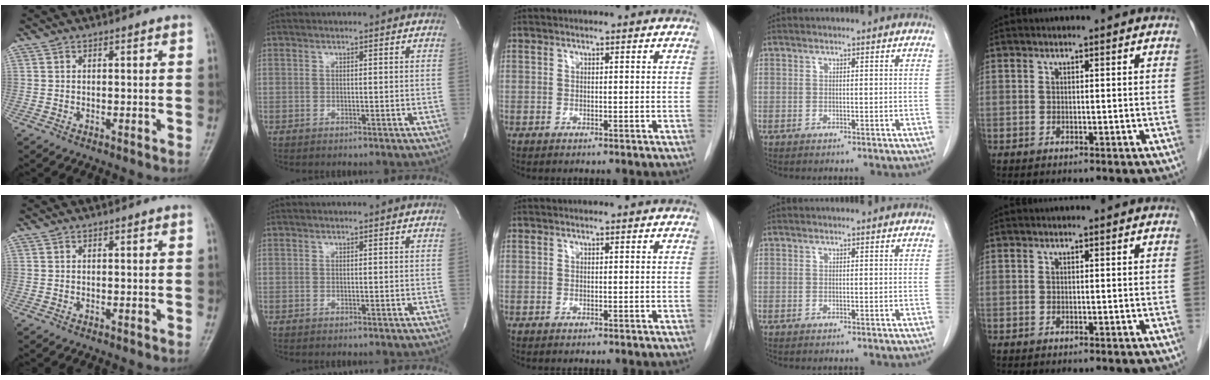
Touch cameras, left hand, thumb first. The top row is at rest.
{}